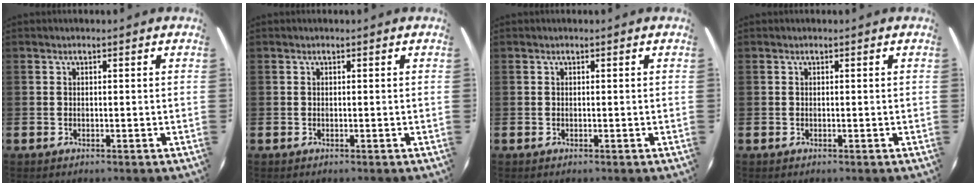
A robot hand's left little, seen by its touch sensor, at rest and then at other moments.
{"total": 0.0}
{"total": 0.0}
{"total": 0.0}